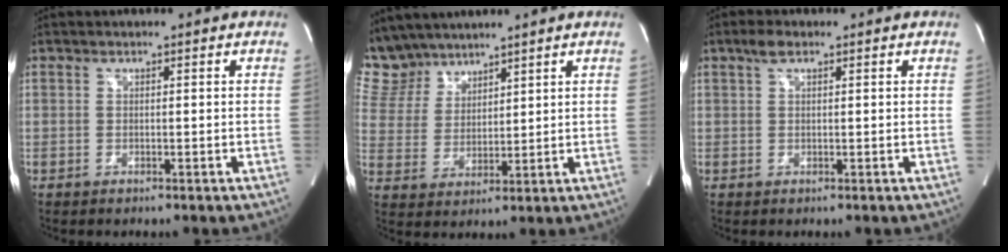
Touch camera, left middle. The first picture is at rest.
{"total": 8.3, "force": [7.6, 3.3, 0.7], "torque": [-0.027, 0.016, 0.167]}
{"total": 2.1, "force": [1.3, 0.8, 1.5], "torque": [-0.034, 0.013, 0.027]}